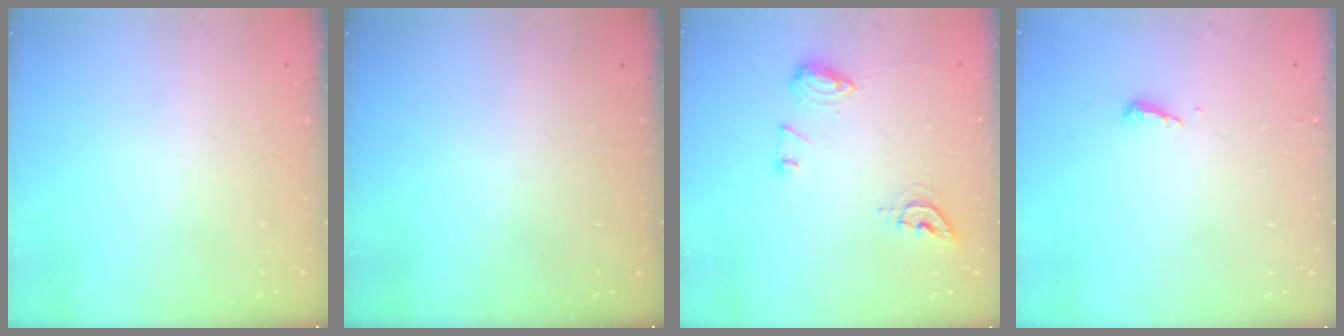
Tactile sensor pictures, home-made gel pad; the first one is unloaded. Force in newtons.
{"total": 0.0}
{"total": 10.5, "press": 10.5, "slide": 0.7}
{"total": 5.1, "press": 5.1, "slide": 0.5}